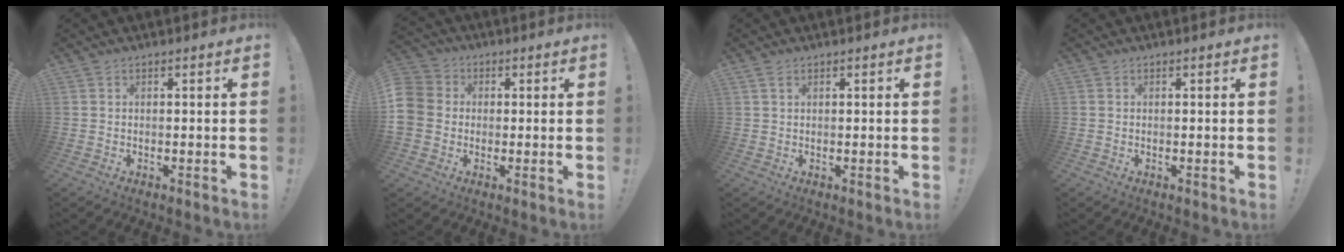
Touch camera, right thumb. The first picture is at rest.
{"total": 8.6, "force": [-0.8, 7.6, 3.9], "torque": [-0.085, 0.016, -0.011]}
{"total": 1.4, "force": [0.8, 0.7, 0.9], "torque": [-0.016, 0.000, 0.015]}
{"total": 0.0}